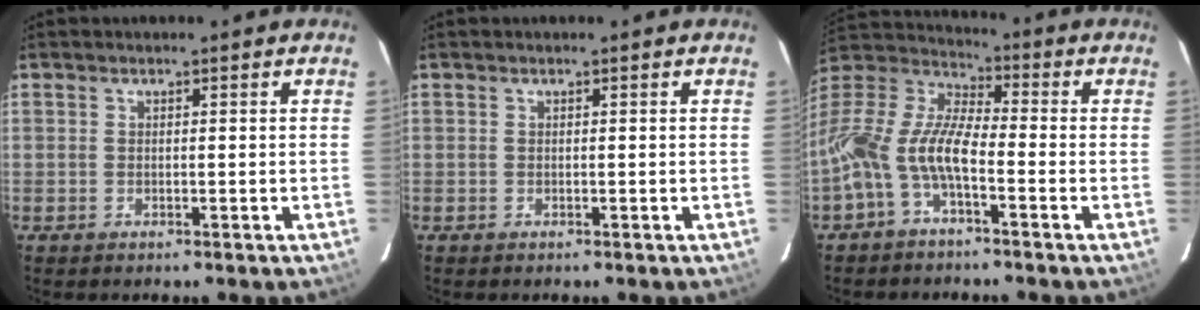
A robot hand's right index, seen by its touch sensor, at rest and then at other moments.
{"total": 0.0}
{"total": 13.2, "force": [-5.1, 5.0, 11.1], "torque": [-0.229, 0.003, -0.109]}